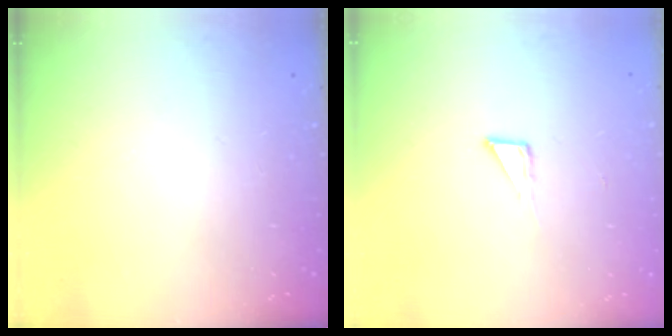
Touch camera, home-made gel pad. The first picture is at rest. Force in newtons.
{"total": 2.7, "press": 2.7, "slide": 0.2}